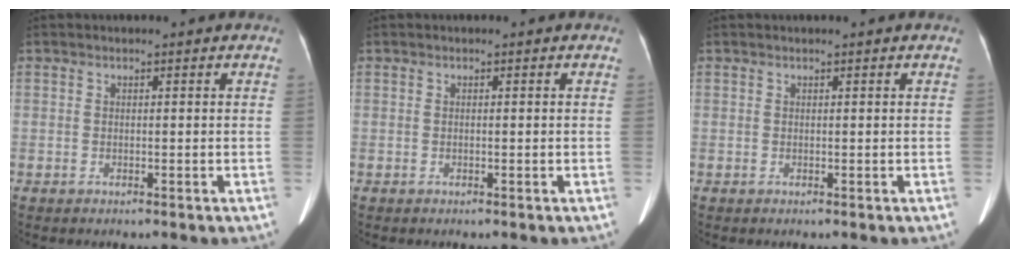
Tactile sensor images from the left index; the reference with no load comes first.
{"total": 0.0}
{"total": 0.0}